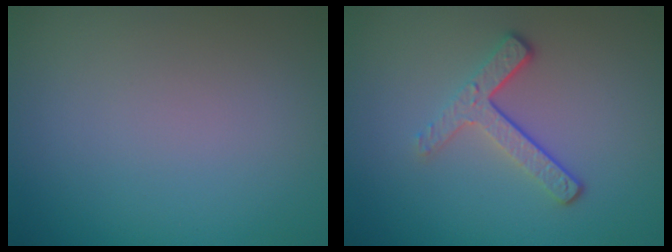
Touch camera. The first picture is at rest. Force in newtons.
{"total": 3.4, "press": 2.3, "slide": 2.5}